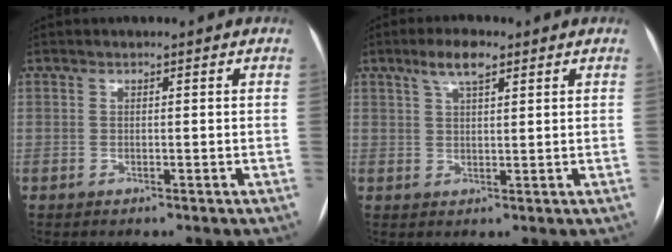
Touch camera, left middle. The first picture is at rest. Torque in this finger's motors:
{"motor_torque": [0.59, -0.56, 0.10, 0.02]}